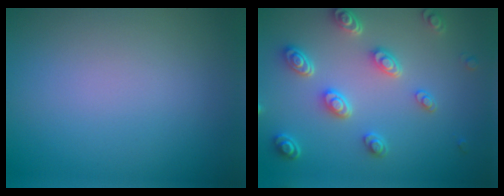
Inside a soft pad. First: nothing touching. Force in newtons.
{"total": 4.6, "press": 3.6, "slide": 2.8}